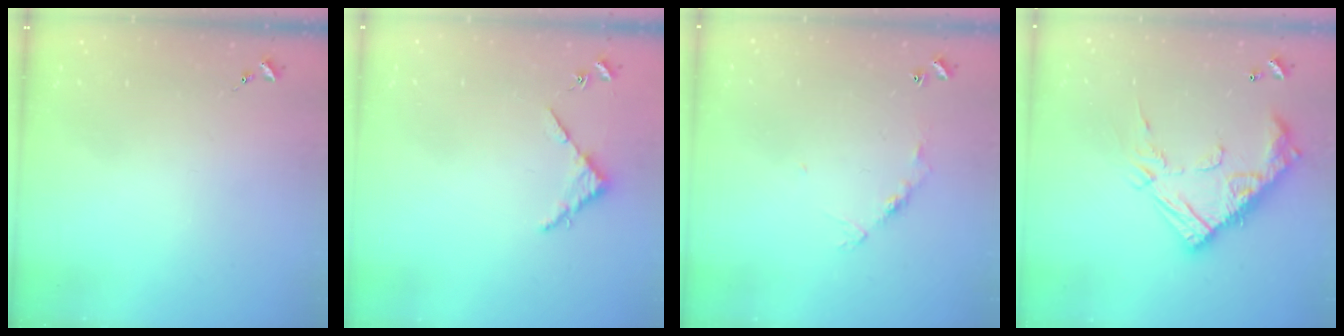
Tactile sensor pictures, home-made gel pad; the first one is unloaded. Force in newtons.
{"total": 3.4, "press": 3.4, "slide": 0.4}
{"total": 6.1, "press": 6.1, "slide": 0.5}
{"total": 20.8, "press": 20.8, "slide": 0.6}